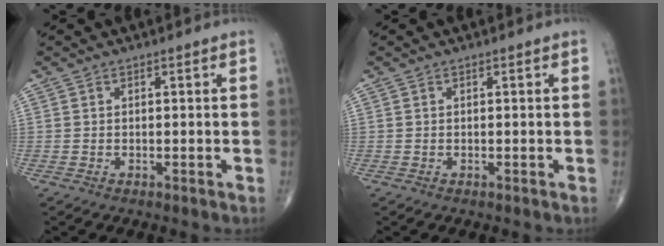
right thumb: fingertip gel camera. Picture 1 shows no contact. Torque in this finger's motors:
{"motor_torque": [-0.01, 0.01, -0.02, -0.02, 0.00]}